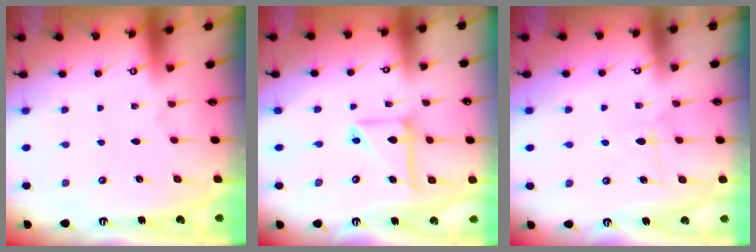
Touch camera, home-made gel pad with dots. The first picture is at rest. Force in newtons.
{"total": 12.2, "press": 12.1, "slide": 1.3}
{"total": 5.2, "press": 5.1, "slide": 0.6}